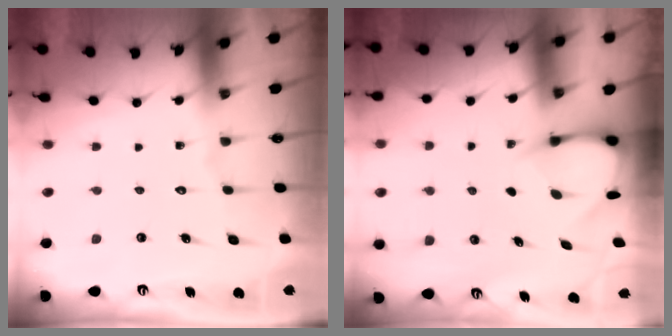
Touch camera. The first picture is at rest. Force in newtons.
{"total": 3.7, "press": 3.7, "slide": 0.3}